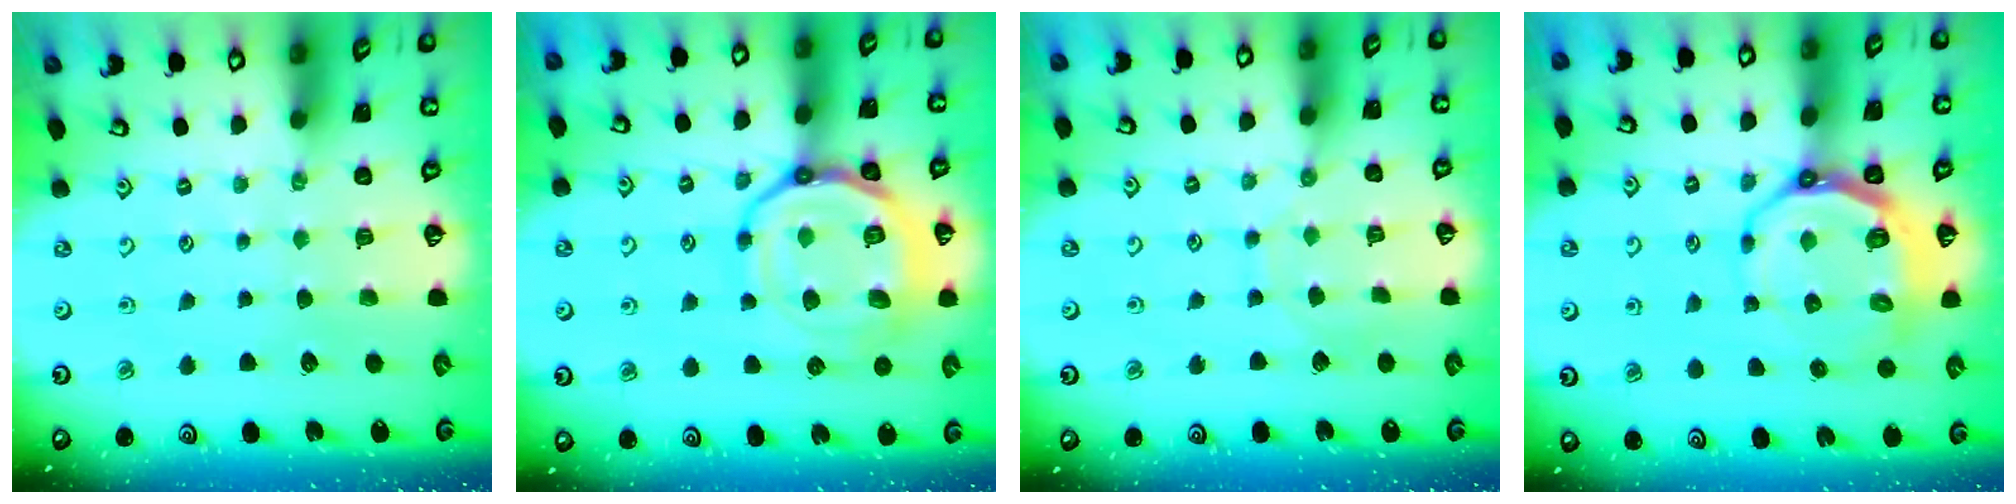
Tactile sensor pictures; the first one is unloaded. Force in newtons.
{"total": 20.8, "press": 20.7, "slide": 2.0}
{"total": 6.9, "press": 6.9, "slide": 0.6}
{"total": 10.0, "press": 9.2, "slide": 3.8}